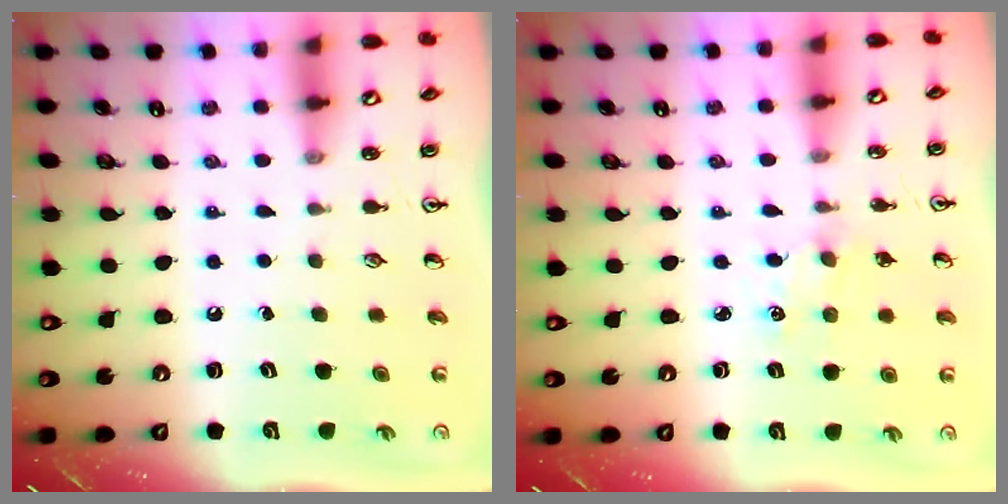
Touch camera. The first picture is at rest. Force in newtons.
{"total": 1.4, "press": 1.3, "slide": 0.3}